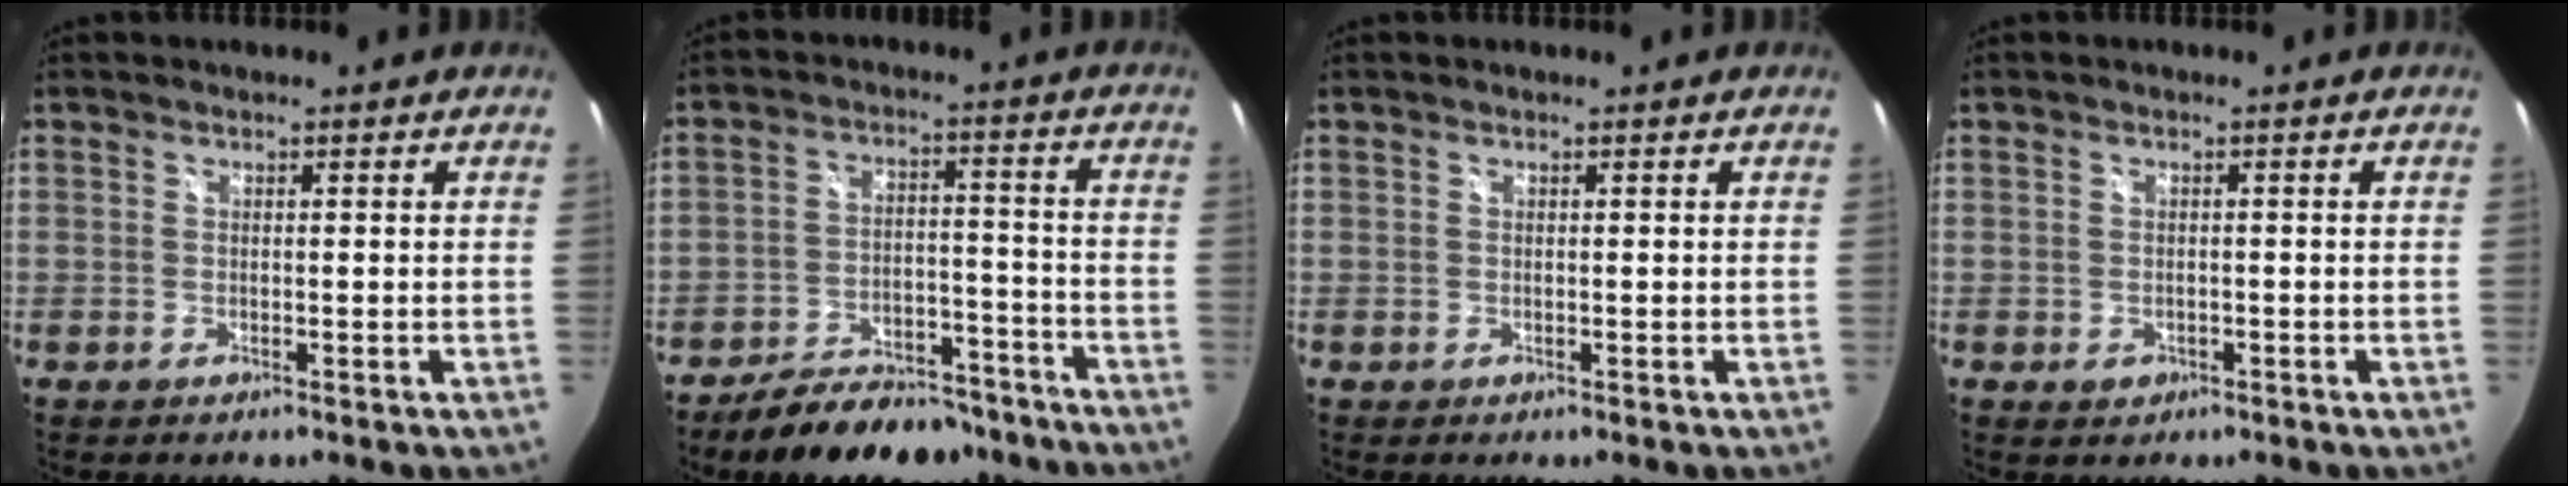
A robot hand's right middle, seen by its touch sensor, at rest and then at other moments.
{"total": 15.5, "force": [-13.0, 5.9, 5.9], "torque": [-0.112, 0.008, -0.177]}
{"total": 0.0}
{"total": 1.8, "force": [-0.9, 1.5, 0.6], "torque": [-0.012, -0.004, -0.011]}